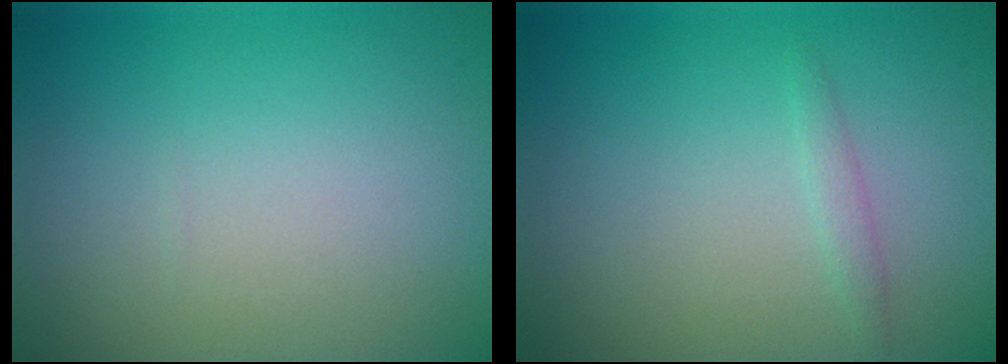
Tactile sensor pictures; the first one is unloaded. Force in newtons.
{"total": 0.9, "press": 0.9, "slide": 0.0}